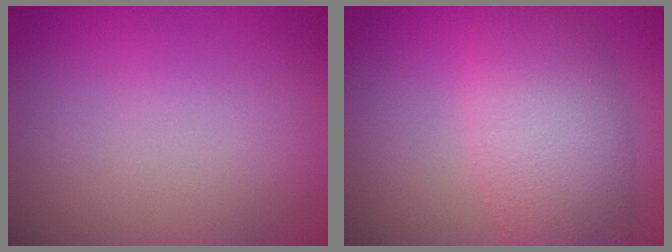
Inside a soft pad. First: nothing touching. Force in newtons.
{"total": 6.8, "press": 6.8, "slide": 0.3}